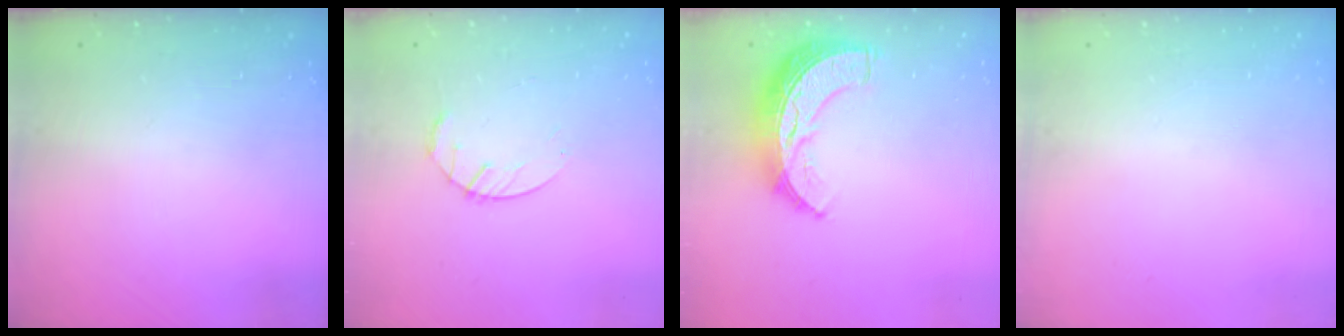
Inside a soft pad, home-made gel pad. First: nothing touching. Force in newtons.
{"total": 3.6, "press": 3.6, "slide": 0.6}
{"total": 14.1, "press": 14.1, "slide": 0.6}
{"total": 0.0}